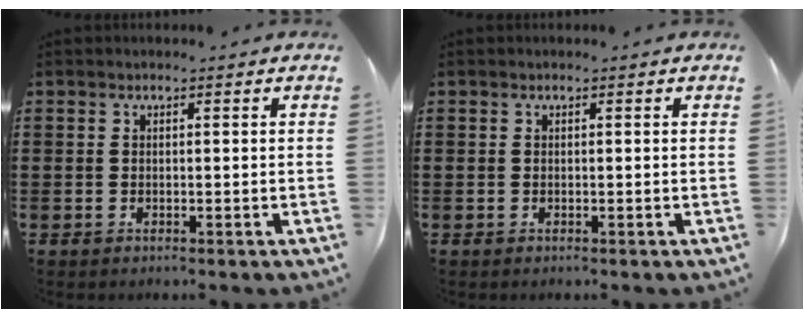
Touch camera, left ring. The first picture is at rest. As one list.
[{"total": 0.0}]